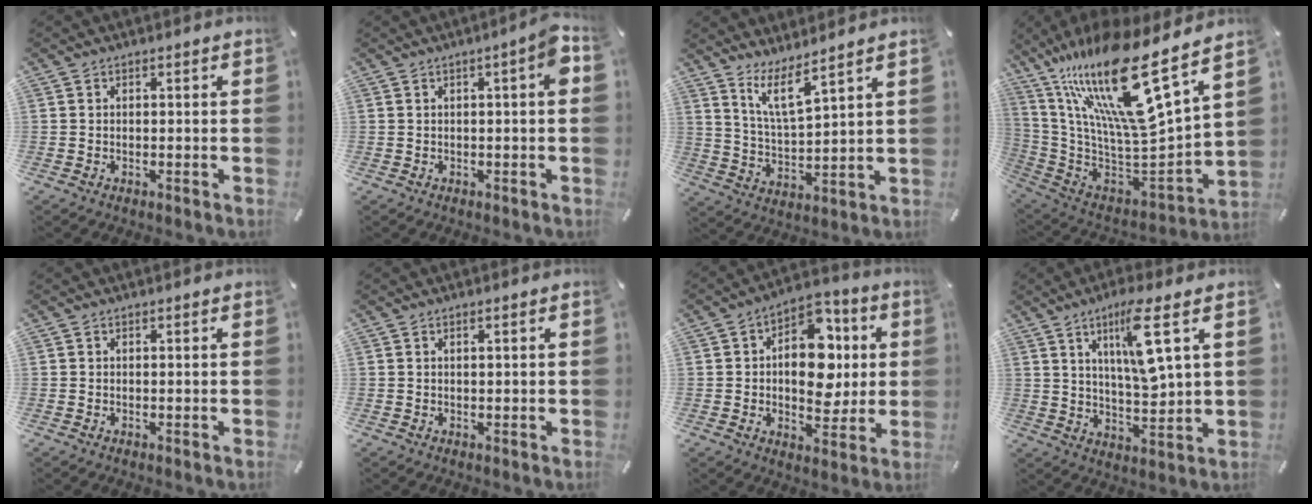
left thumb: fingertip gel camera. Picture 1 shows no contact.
{"total": 5.5, "force": [0.7, 1.1, 5.3], "torque": [-0.072, -0.007, 0.009]}
{"total": 8.6, "force": [6.8, 1.7, 5.1], "torque": [-0.118, -0.028, 0.124]}
{"total": 25.4, "force": [16.1, 5.5, 18.8], "torque": [-0.347, -0.149, 0.255]}
{"total": 0.0}
{"total": 0.7, "force": [0.4, 0.0, 0.6], "torque": [-0.012, -0.001, 0.006]}
{"total": 14.5, "force": [1.8, 10.1, 10.3], "torque": [-0.140, -0.010, 0.033]}
{"total": 11.7, "force": [5.6, 2.5, 9.9], "torque": [-0.170, -0.021, 0.090]}